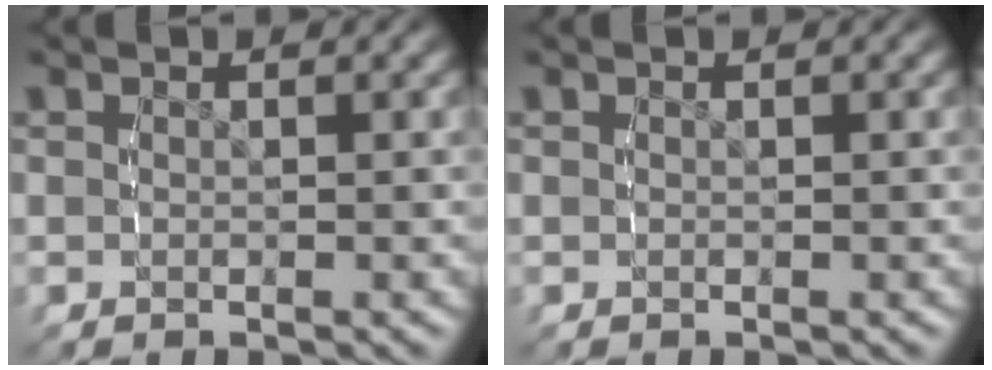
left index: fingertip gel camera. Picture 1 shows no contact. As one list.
[{"total": 0.0}]